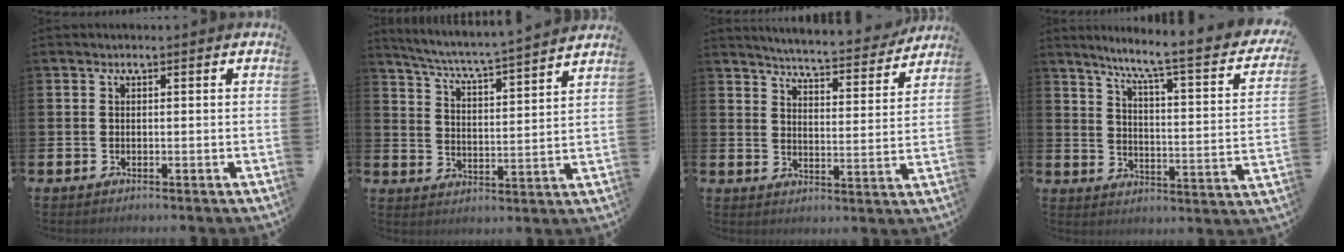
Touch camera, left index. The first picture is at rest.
{"total": 5.5, "force": [5.2, -0.4, 1.7], "torque": [-0.056, -0.048, 0.085]}
{"total": 5.4, "force": [5.3, 0.1, 1.0], "torque": [-0.039, -0.045, 0.089]}
{"total": 6.7, "force": [5.5, 0.2, 3.9], "torque": [-0.085, -0.051, 0.078]}